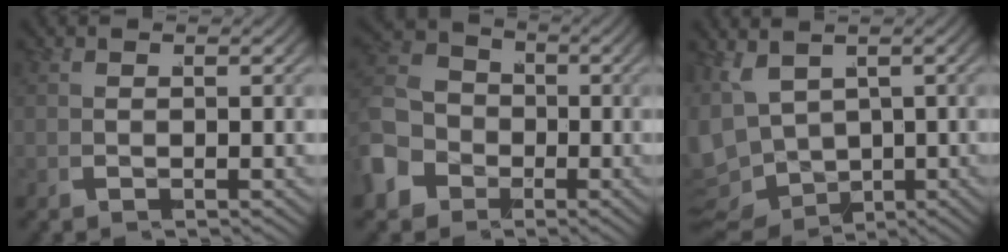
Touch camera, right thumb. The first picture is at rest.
{"total": 8.8, "force": [-2.4, 7.6, 3.7], "torque": [-0.089, -0.024, -0.047]}
{"total": 8.5, "force": [-1.3, 7.1, 4.5], "torque": [-0.118, -0.038, -0.010]}